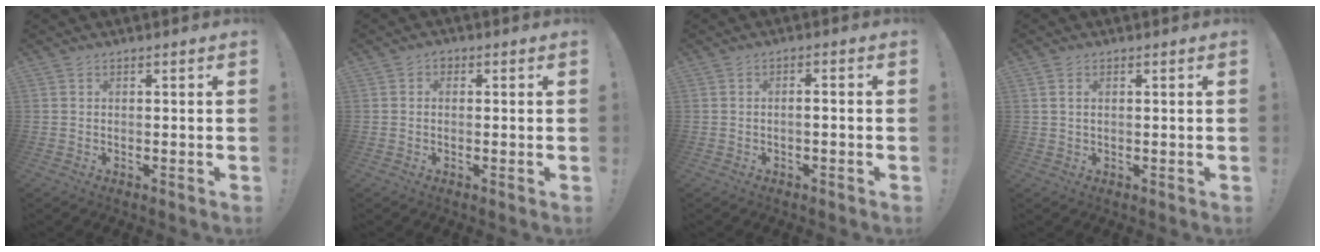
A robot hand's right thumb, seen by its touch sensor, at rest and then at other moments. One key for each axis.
{"total": 1.3, "fx": -0.1, "fy": 1.1, "fz": 0.6, "tx": -0.004, "ty": 0.002, "tz": -0.005}
{"total": 1.7, "fx": -1.1, "fy": -0.1, "fz": 1.3, "tx": -0.022, "ty": 0.003, "tz": -0.021}
{"total": 1.6, "fx": 0.7, "fy": 0.9, "fz": 1.2, "tx": -0.020, "ty": 0.001, "tz": 0.012}